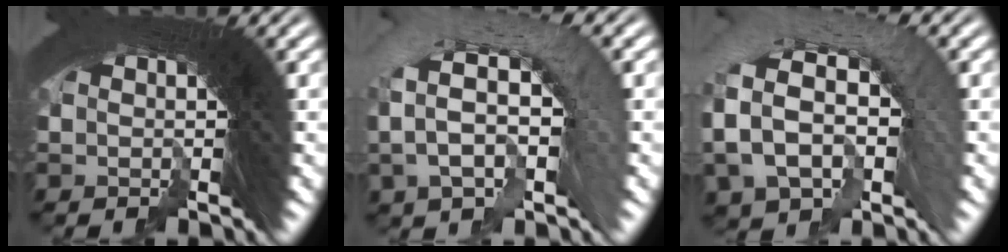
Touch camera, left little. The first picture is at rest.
{"total": 4.6, "force": [-2.9, 3.5, 0.9], "torque": [-0.019, 0.019, -0.062]}
{"total": 5.9, "force": [-3.3, 4.7, 1.2], "torque": [-0.042, 0.002, -0.060]}